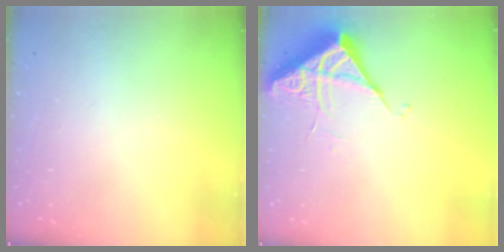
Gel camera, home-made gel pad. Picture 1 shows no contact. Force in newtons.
{"total": 5.8, "press": 5.8, "slide": 0.2}